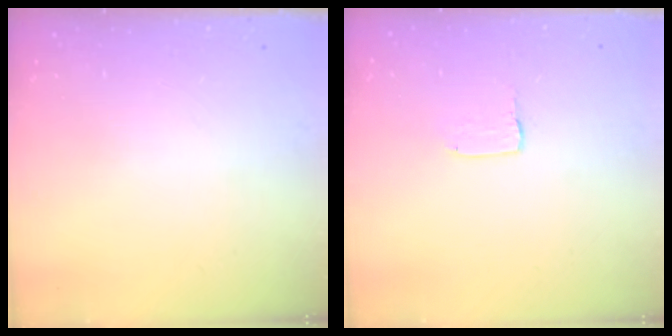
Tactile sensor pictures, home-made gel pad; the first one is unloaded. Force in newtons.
{"total": 1.7, "press": 1.6, "slide": 0.1}